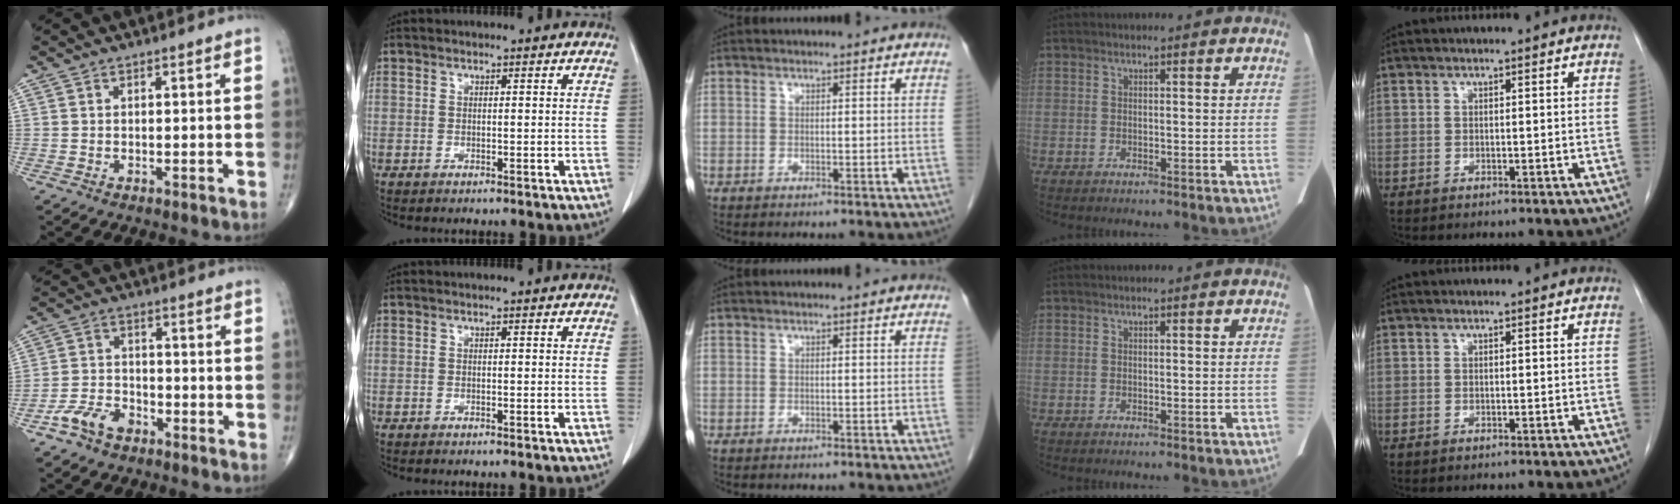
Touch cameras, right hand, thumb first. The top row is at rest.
{"thumb": {"total": 6.7, "force": [-4.0, 4.1, 3.4], "torque": [-0.055, 0.027, -0.075]}}